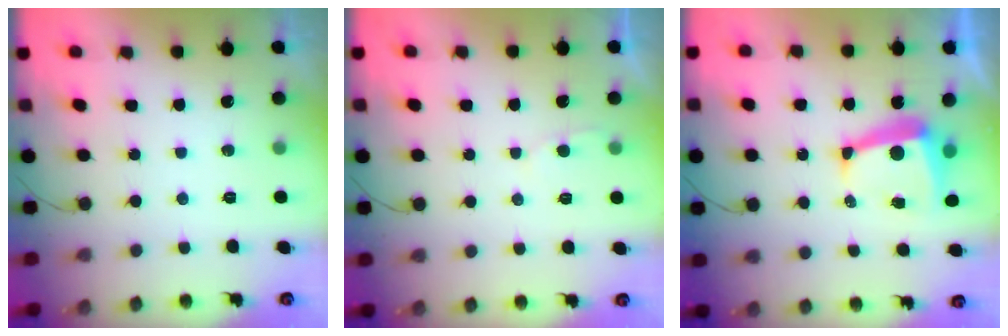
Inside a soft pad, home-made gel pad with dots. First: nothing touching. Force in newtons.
{"total": 2.1, "press": 2.1, "slide": 0.2}
{"total": 8.8, "press": 8.8, "slide": 0.7}